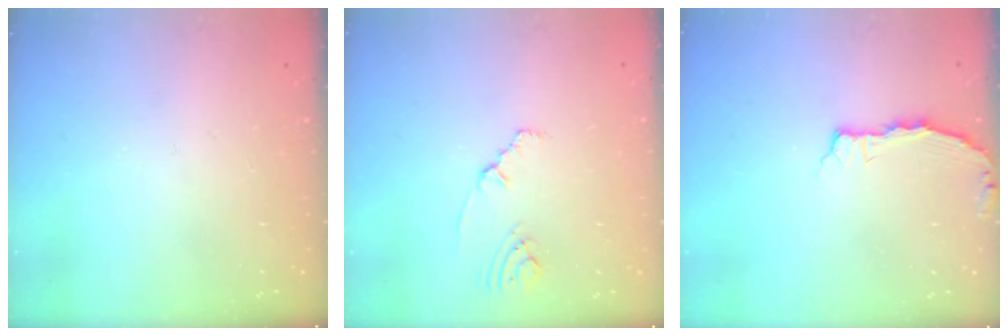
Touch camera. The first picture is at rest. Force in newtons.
{"total": 1.7, "press": 1.7, "slide": 0.4}
{"total": 2.9, "press": 2.9, "slide": 0.3}